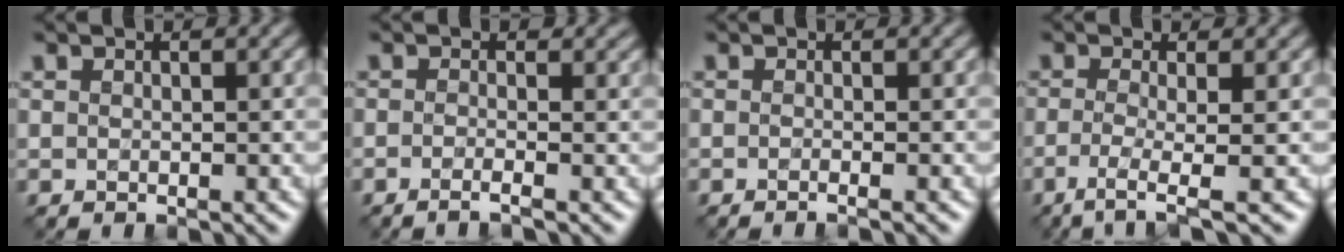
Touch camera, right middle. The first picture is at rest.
{"total": 1.6, "force": [-0.7, 0.4, 1.4], "torque": [-0.022, -0.004, -0.021]}
{"total": 1.3, "force": [-0.6, 0.5, 1.1], "torque": [-0.004, -0.010, -0.021]}
{"total": 3.5, "force": [-1.3, 0.7, 3.2], "torque": [-0.059, -0.008, -0.034]}